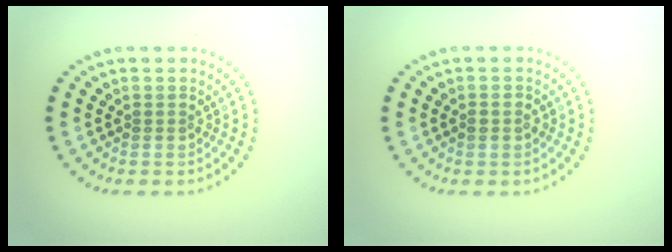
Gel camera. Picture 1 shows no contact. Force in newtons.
{"total": 1.0, "press": 1.0, "slide": 0.3}